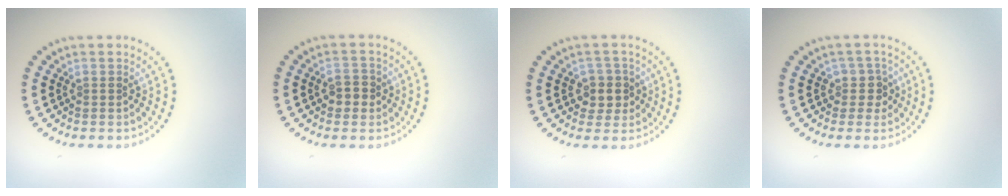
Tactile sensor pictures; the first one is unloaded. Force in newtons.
{"total": 1.9, "press": 1.8, "slide": 0.3}
{"total": 2.2, "press": 2.0, "slide": 1.0}
{"total": 2.0, "press": 1.5, "slide": 1.3}